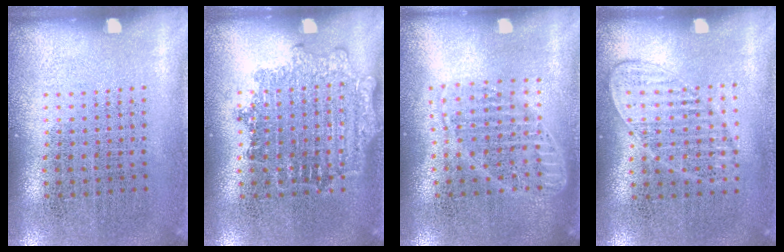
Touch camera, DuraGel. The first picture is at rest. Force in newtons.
{"total": 1.2, "press": 1.2, "slide": 0.2}
{"total": 1.8, "press": 1.5, "slide": 1.0}
{"total": 1.0, "press": 1.0, "slide": 0.3}